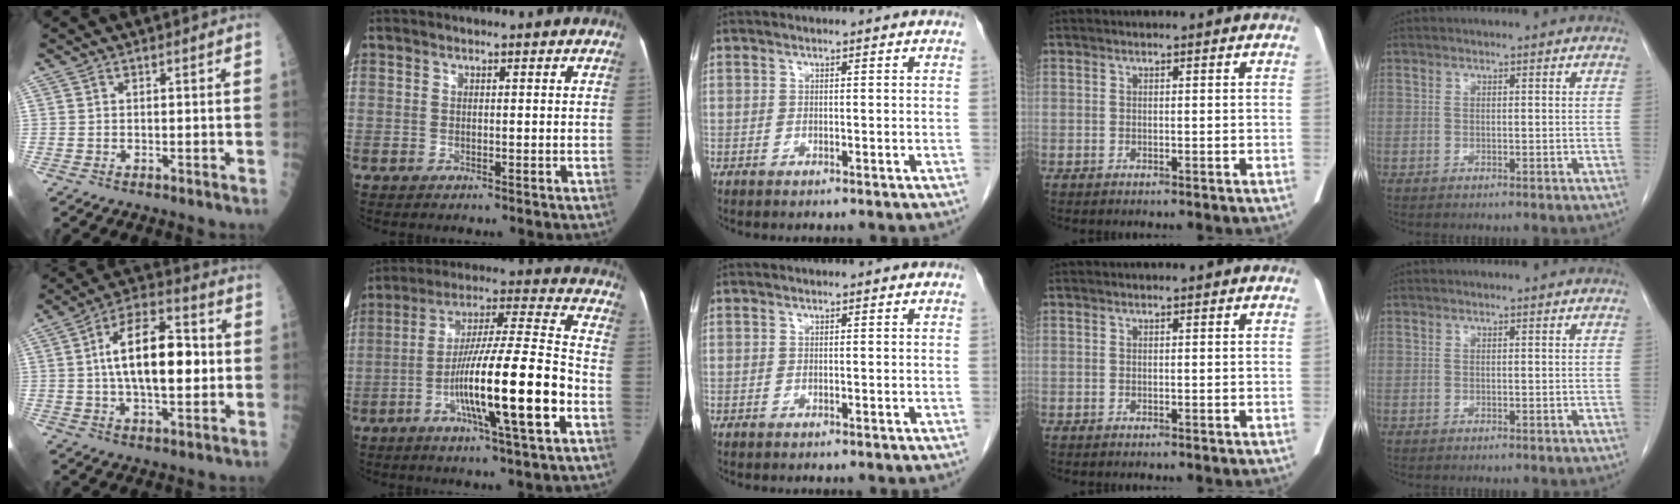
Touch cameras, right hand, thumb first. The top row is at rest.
{"thumb": {"total": 17.6, "force": [1.2, 8.3, 15.5], "torque": [-0.241, 0.023, 0.015]}, "index": {"total": 17.9, "force": [-6.1, 0.4, 16.8], "torque": [-0.289, -0.002, -0.103]}}